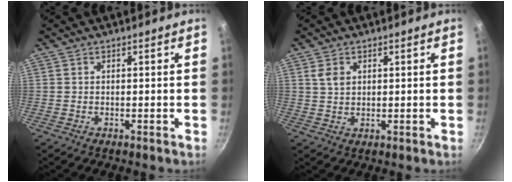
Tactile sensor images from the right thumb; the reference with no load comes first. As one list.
[{"total": 2.9, "force": [1.2, 2.0, 1.7], "torque": [-0.026, -0.007, 0.027]}]